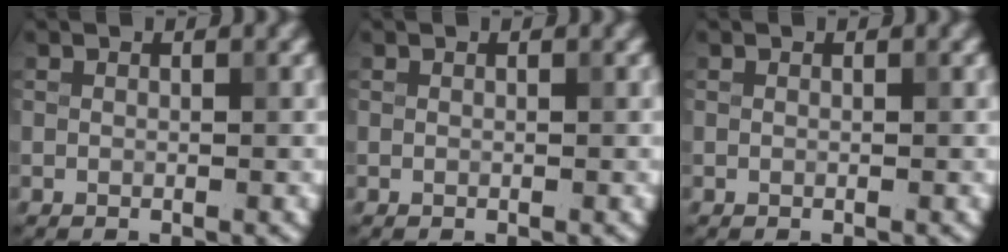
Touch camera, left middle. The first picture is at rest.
{"total": 0.0}
{"total": 0.0}